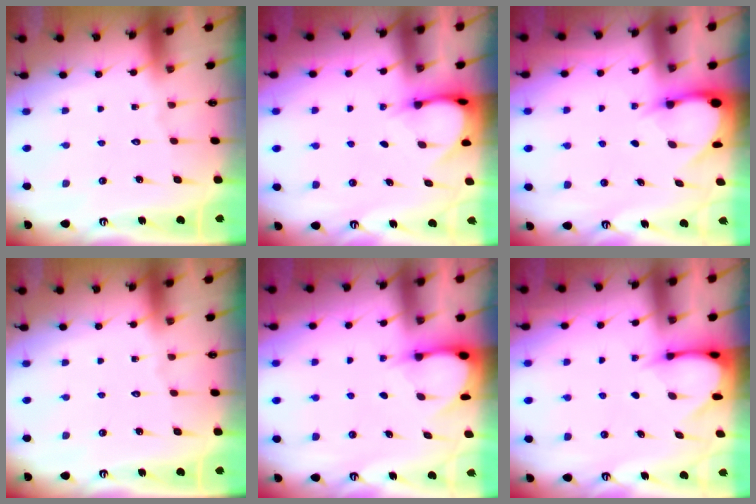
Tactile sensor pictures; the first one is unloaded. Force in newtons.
{"total": 3.9, "press": 3.9, "slide": 0.3}
{"total": 3.4, "press": 3.4, "slide": 0.2}
{"total": 0.0}
{"total": 3.2, "press": 3.2, "slide": 0.3}
{"total": 3.4, "press": 3.4, "slide": 0.3}